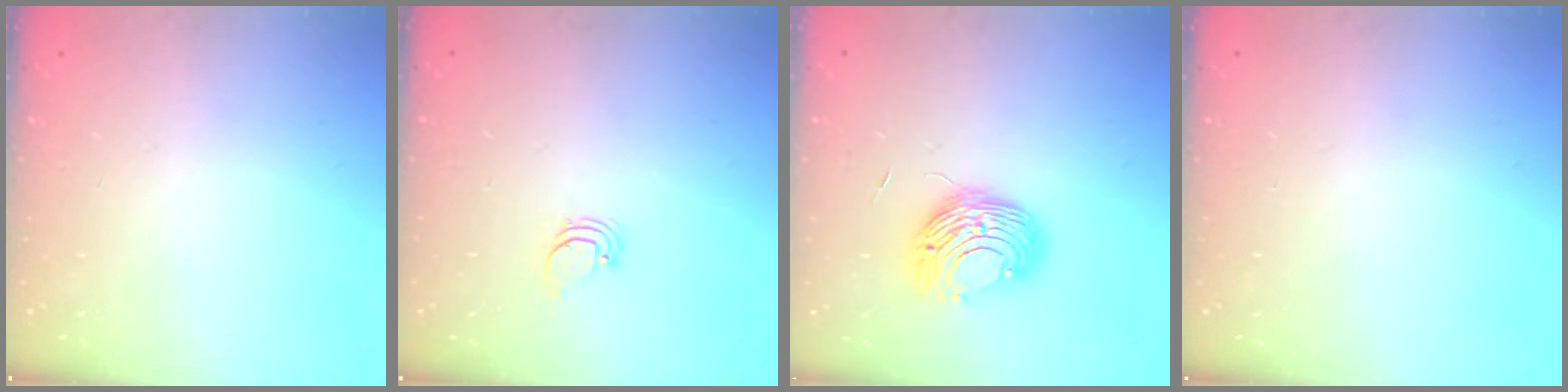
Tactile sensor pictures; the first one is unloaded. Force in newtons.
{"total": 0.9, "press": 0.9, "slide": 0.1}
{"total": 9.4, "press": 9.4, "slide": 0.3}
{"total": 0.0}